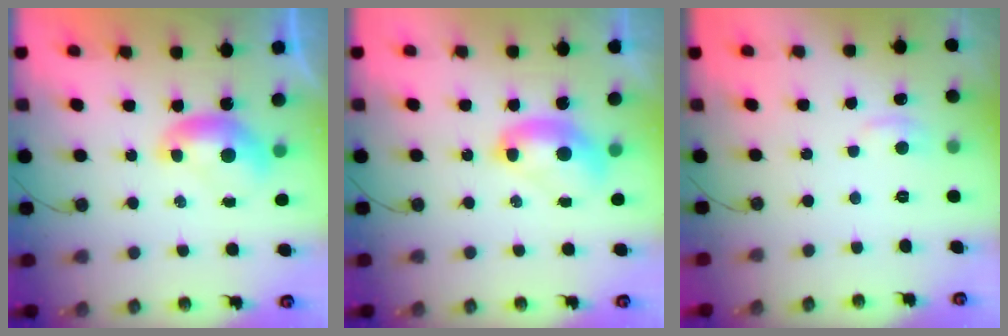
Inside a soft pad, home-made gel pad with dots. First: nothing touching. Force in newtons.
{"total": 2.5, "press": 2.5, "slide": 0.1}
{"total": 0.9, "press": 0.2, "slide": 0.9}